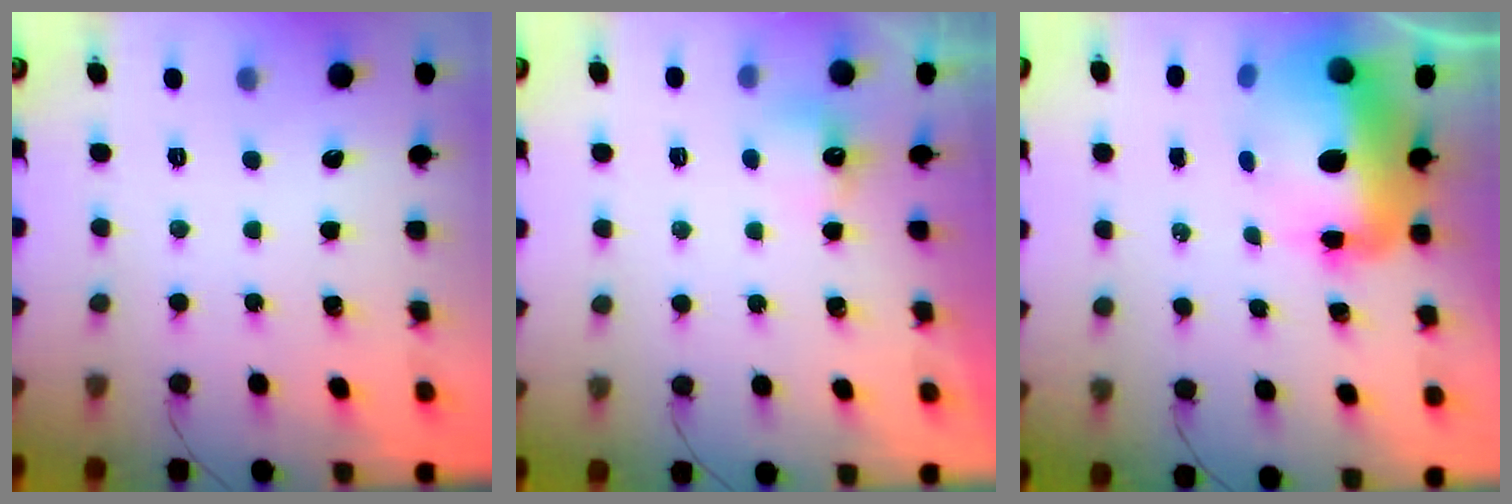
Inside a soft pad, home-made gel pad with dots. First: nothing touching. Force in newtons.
{"total": 4.9, "press": 4.8, "slide": 0.8}
{"total": 15.8, "press": 15.5, "slide": 3.5}